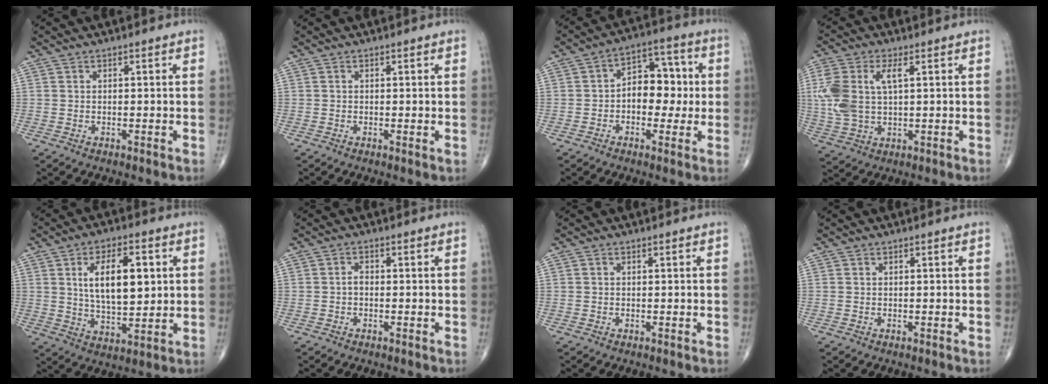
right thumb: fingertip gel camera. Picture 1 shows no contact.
{"total": 0.6, "force": [0.0, 0.1, 0.6], "torque": [-0.013, -0.003, -0.002]}
{"total": 10.2, "force": [0.0, 6.7, 7.6], "torque": [-0.070, 0.026, -0.006]}
{"total": 11.1, "force": [2.2, 5.6, 9.4], "torque": [-0.228, 0.010, 0.049]}
{"total": 13.1, "force": [2.9, 6.2, 11.2], "torque": [-0.167, -0.012, 0.056]}
{"total": 1.3, "force": [-0.3, 0.8, 0.9], "torque": [-0.012, 0.003, -0.009]}
{"total": 0.0}
{"total": 0.0}